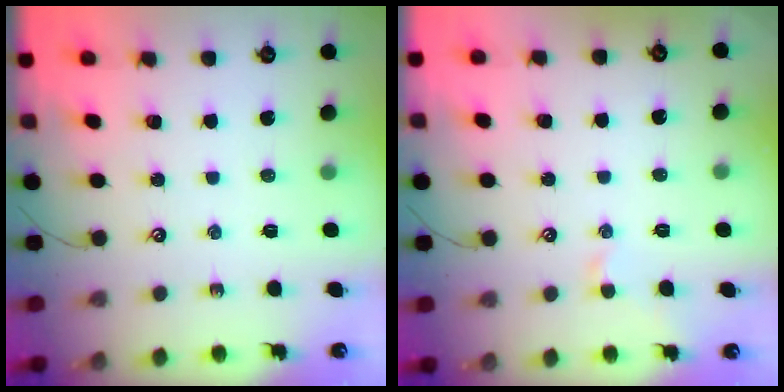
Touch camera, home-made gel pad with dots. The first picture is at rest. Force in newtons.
{"total": 0.5, "press": 0.4, "slide": 0.4}